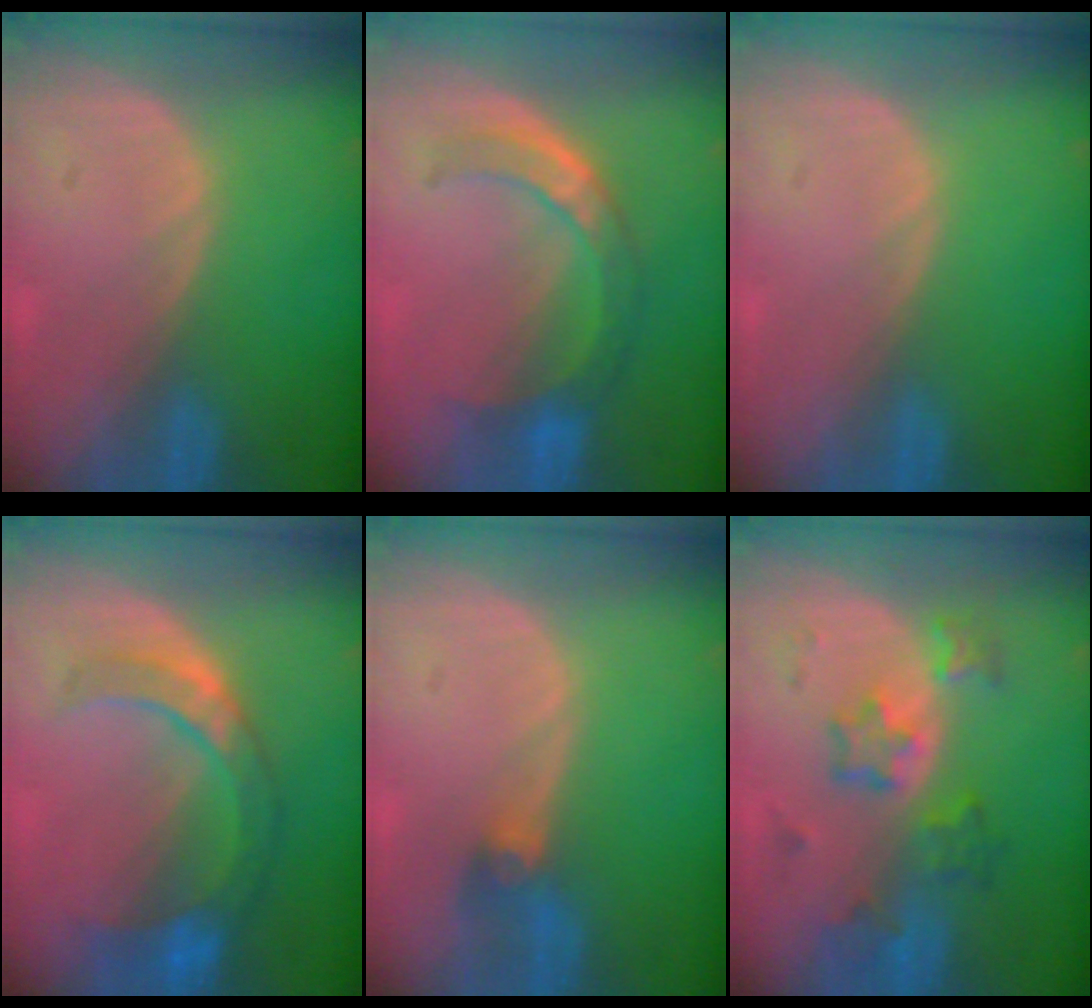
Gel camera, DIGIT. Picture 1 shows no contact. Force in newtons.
{"total": 6.7, "press": 6.4, "slide": 1.9}
{"total": 0.0}
{"total": 8.5, "press": 7.7, "slide": 3.4}
{"total": 3.0, "press": 2.6, "slide": 1.4}
{"total": 6.3, "press": 6.3, "slide": 0.5}